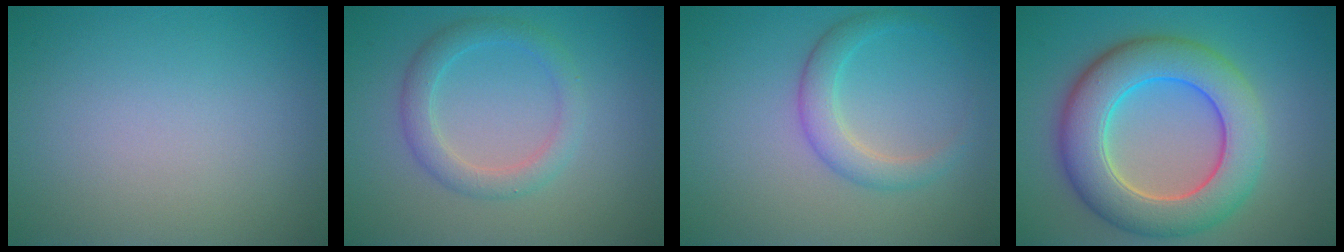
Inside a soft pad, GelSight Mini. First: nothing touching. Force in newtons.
{"total": 2.8, "press": 2.8, "slide": 0.1}
{"total": 2.8, "press": 2.8, "slide": 0.0}
{"total": 9.1, "press": 9.1, "slide": 0.4}